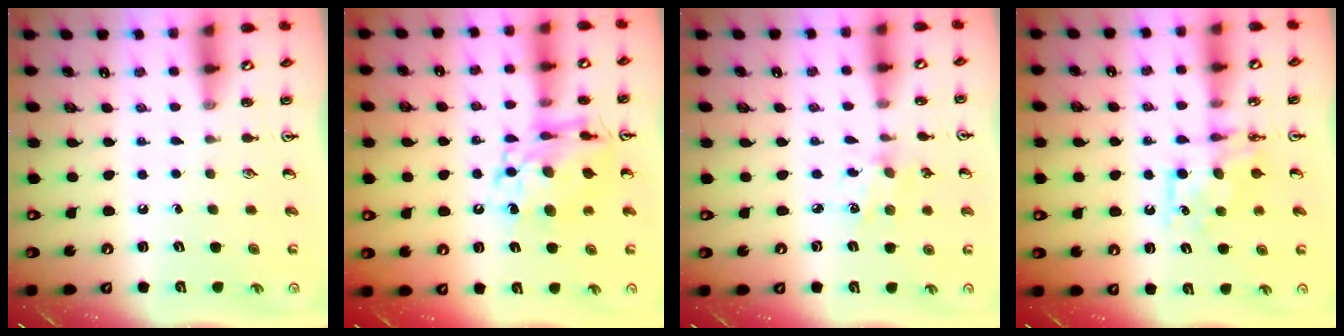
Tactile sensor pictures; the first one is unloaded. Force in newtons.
{"total": 12.7, "press": 12.7, "slide": 1.1}
{"total": 2.9, "press": 2.8, "slide": 0.8}
{"total": 7.7, "press": 7.7, "slide": 0.3}